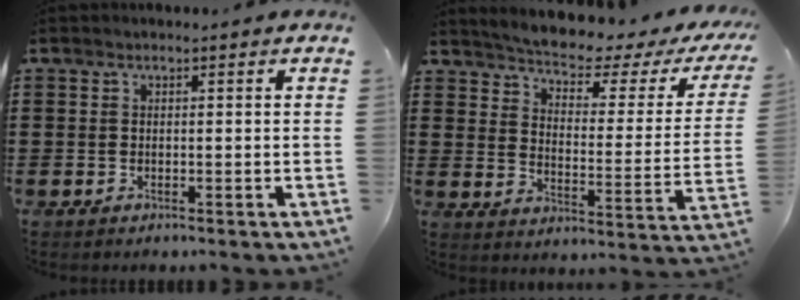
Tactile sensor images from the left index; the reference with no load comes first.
{"total": 3.4, "force": [3.0, 0.1, 1.6], "torque": [-0.053, -0.030, 0.041]}